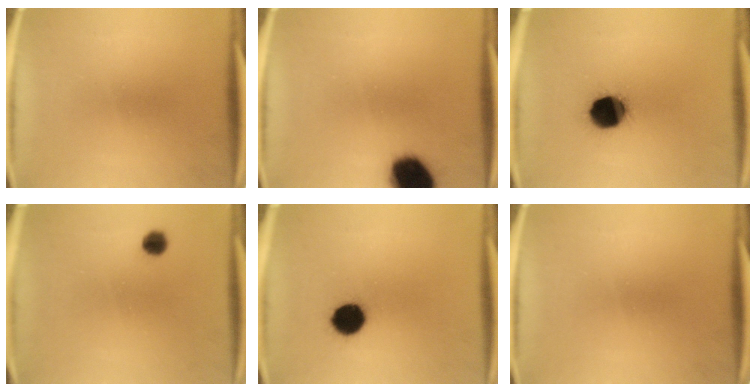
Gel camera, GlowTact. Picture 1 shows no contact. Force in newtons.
{"total": 14.9}
{"total": 13.2}
{"total": 2.6}
{"total": 8.5}
{"total": 0.0}